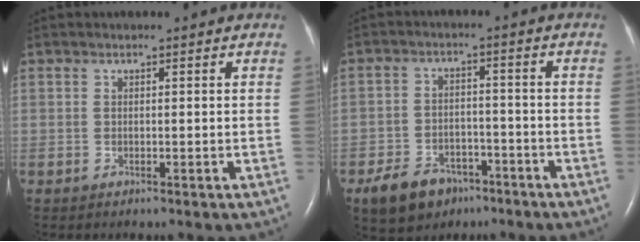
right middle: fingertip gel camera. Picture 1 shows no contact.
{"total": 8.5, "force": [-5.5, 5.3, 3.7], "torque": [-0.078, 0.001, -0.087]}